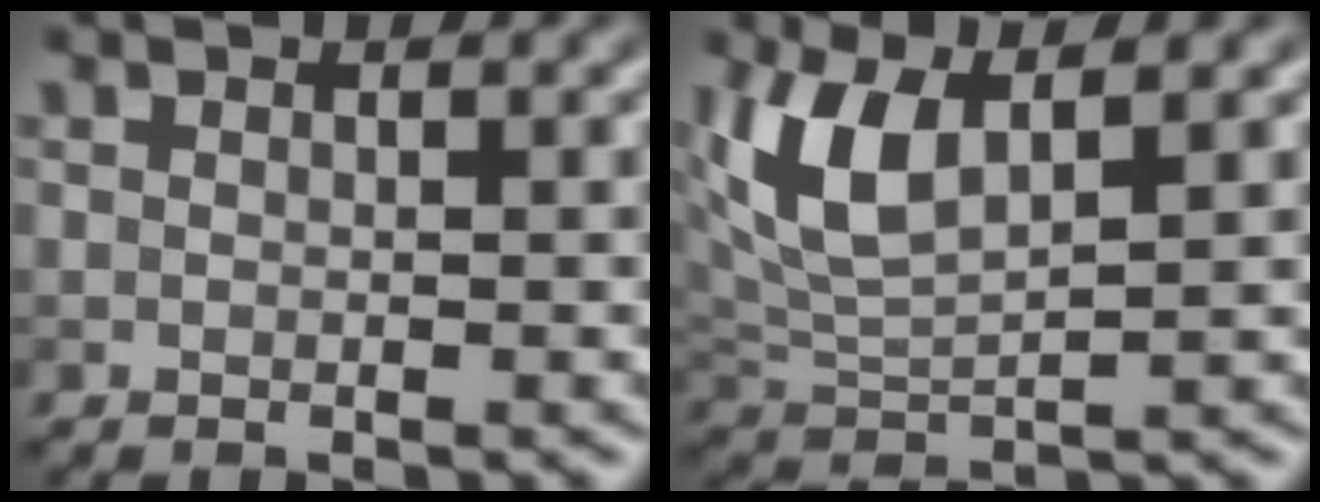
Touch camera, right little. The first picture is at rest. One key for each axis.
{"total": 5.6, "fx": 2.5, "fy": 2.2, "fz": 4.5, "tx": -0.109, "ty": 0.002, "tz": 0.053}